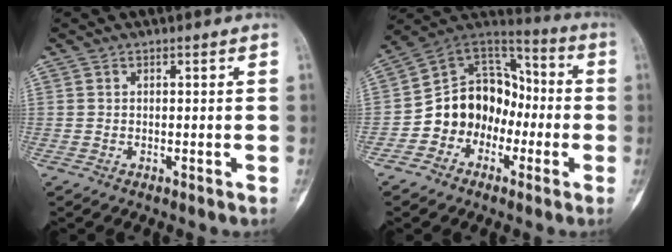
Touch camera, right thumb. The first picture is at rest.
{"total": 14.6, "force": [-4.3, 12.1, 7.1], "torque": [-0.070, 0.078, -0.084]}